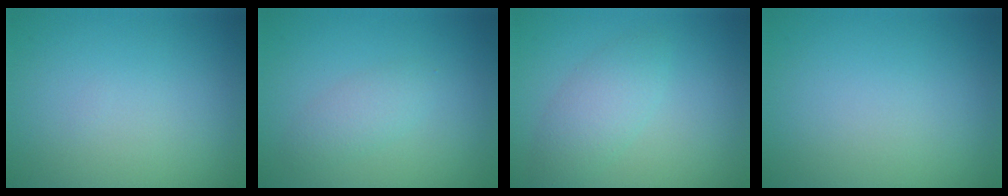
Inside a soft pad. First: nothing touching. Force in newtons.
{"total": 1.7, "press": 1.7, "slide": 0.1}
{"total": 2.7, "press": 2.7, "slide": 0.0}
{"total": 0.0}